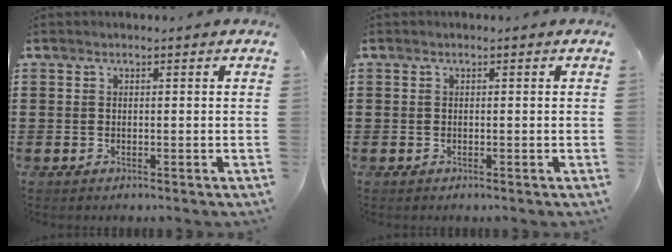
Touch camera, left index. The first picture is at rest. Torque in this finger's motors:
{"motor_torque": [-0.01, 0.01, 0.00, 0.00]}